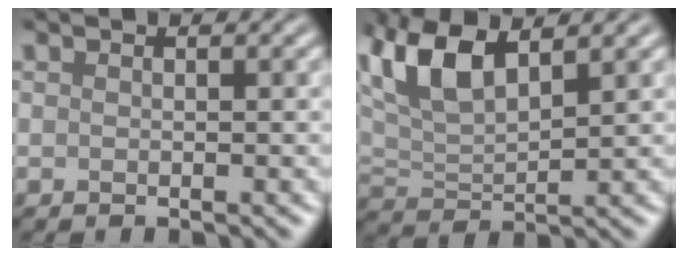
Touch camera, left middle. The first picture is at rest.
{"total": 7.8, "force": [4.4, 3.5, 5.4], "torque": [-0.129, 0.016, 0.083]}